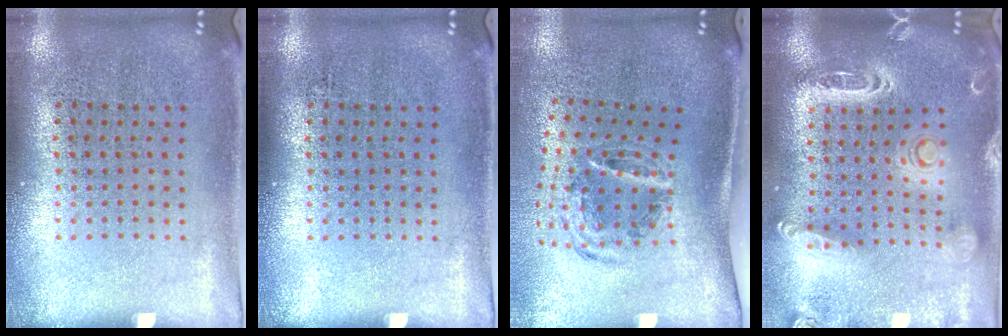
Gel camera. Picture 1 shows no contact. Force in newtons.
{"total": 0.0}
{"total": 1.2, "press": 1.0, "slide": 0.6}
{"total": 2.5, "press": 2.3, "slide": 1.1}